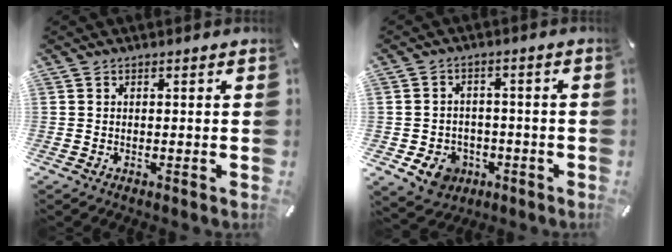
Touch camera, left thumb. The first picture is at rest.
{"total": 7.4, "force": [-3.3, 6.1, 2.7], "torque": [-0.046, 0.019, -0.061]}